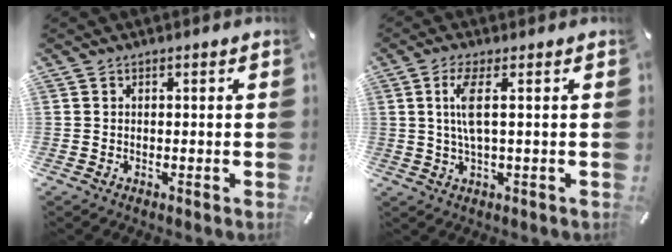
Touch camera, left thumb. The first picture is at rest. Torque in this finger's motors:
{"motor_torque": [0.23, -0.15, 0.38, 0.20, 0.08]}